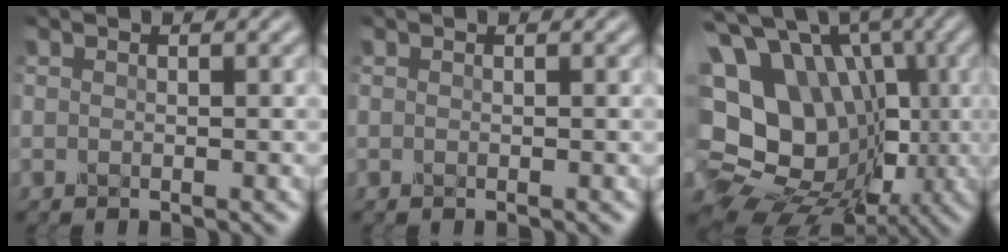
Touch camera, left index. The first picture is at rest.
{"total": 0.0}
{"total": 18.9, "force": [2.2, 15.7, 10.4], "torque": [-0.188, 0.025, 0.034]}